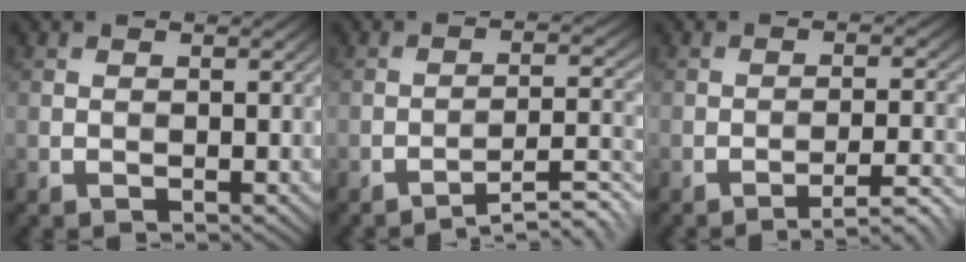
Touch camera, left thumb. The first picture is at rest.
{"total": 6.2, "force": [-4.7, 0.9, 4.0], "torque": [-0.060, 0.018, -0.070]}
{"total": 4.9, "force": [-3.7, 0.6, 3.2], "torque": [-0.050, 0.015, -0.058]}